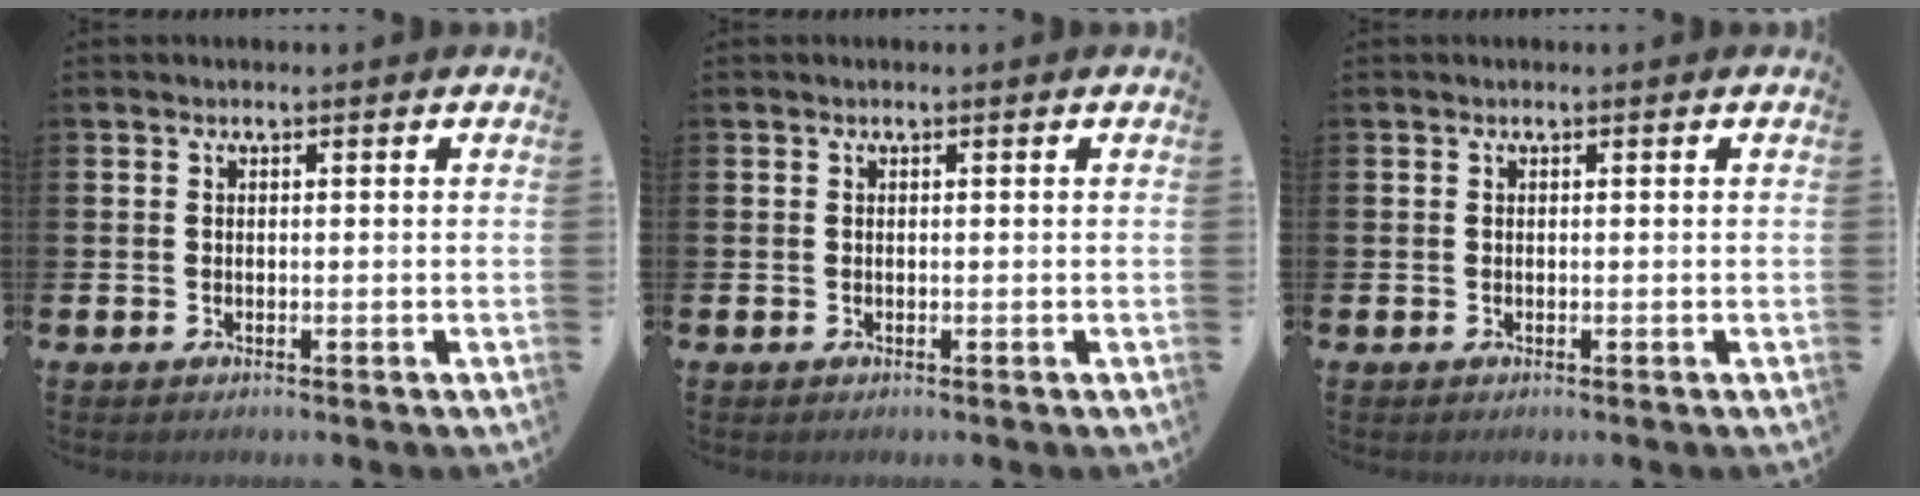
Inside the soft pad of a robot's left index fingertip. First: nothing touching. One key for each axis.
{"total": 0.0}
{"total": 0.0}